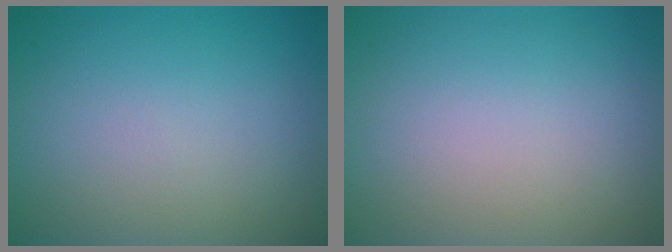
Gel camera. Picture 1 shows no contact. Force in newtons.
{"total": 0.0}